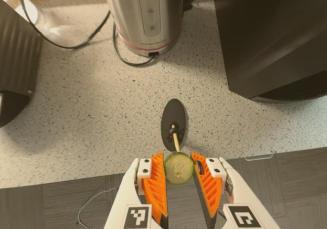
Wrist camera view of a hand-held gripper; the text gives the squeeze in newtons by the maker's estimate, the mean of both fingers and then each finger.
{"total": 7.7, "left": 7.4, "right": 8.0}